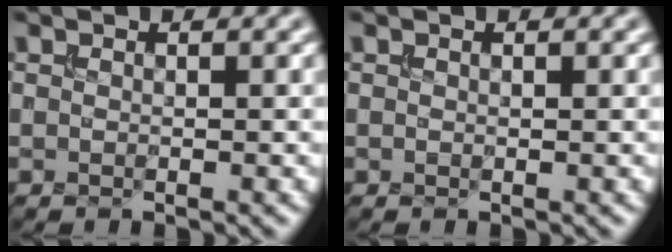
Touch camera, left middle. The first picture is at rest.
{"total": 0.0}